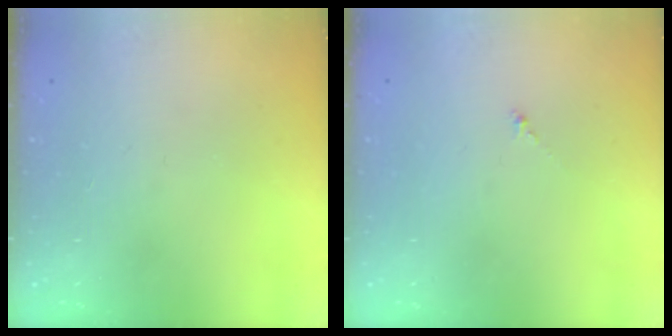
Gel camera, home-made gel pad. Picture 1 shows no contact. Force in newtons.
{"total": 0.0}